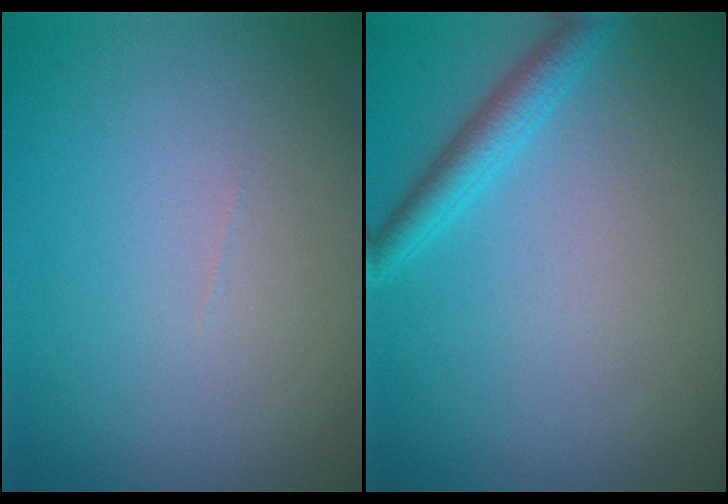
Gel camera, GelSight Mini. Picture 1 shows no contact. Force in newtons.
{"total": 2.4, "press": 2.4, "slide": 0.1}